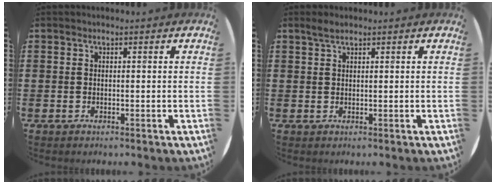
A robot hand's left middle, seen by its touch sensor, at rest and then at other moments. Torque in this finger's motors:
{"motor_torque": [0.52, -0.36, 0.05, 0.00]}